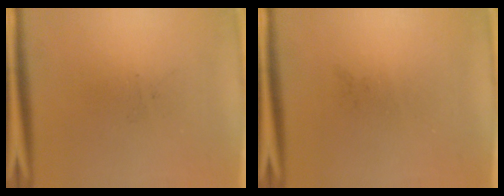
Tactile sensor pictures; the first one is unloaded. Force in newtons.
{"total": 0.0}